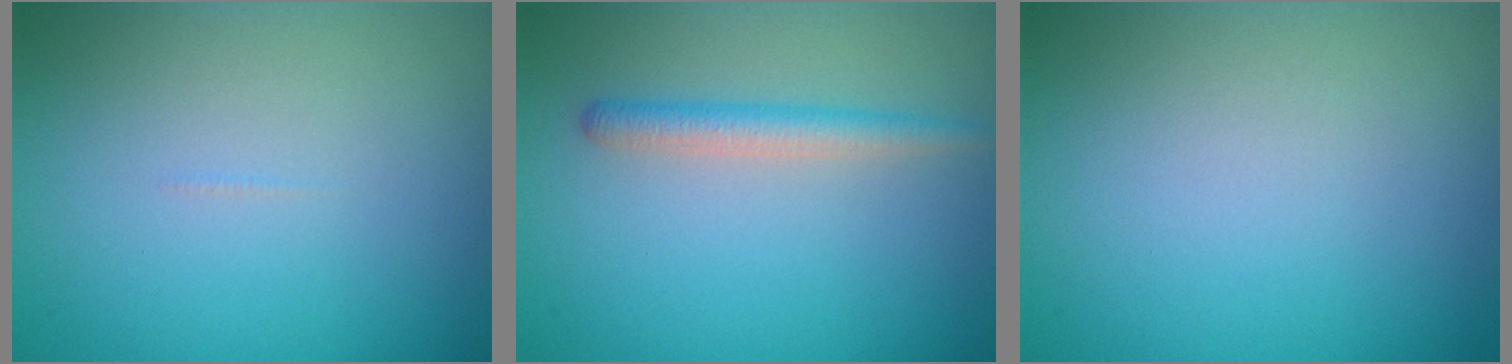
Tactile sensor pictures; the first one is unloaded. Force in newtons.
{"total": 2.2, "press": 2.2, "slide": 0.0}
{"total": 0.0}